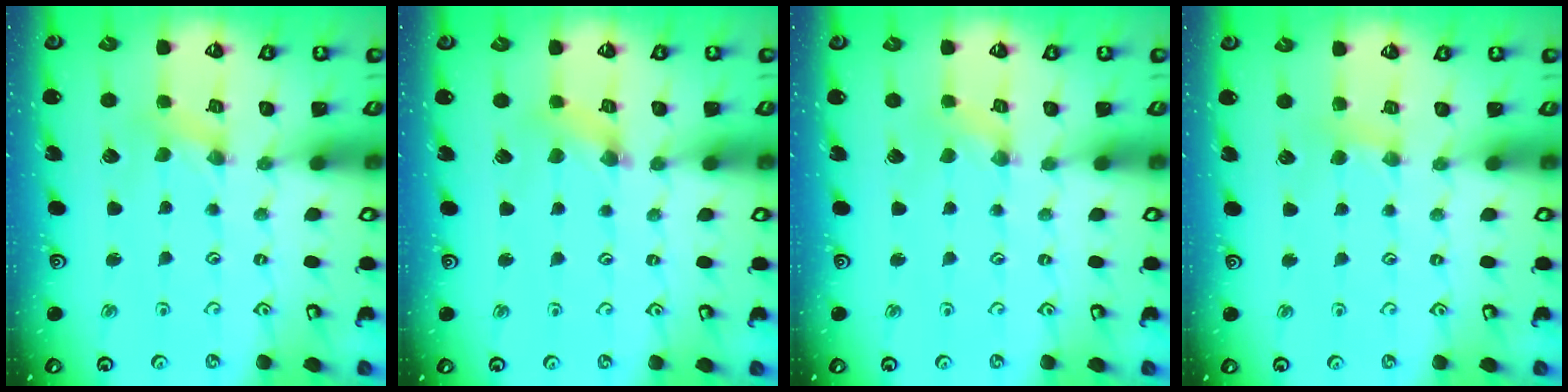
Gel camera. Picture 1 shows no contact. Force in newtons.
{"total": 2.7, "press": 2.7, "slide": 0.3}
{"total": 0.7, "press": 0.7, "slide": 0.2}
{"total": 3.3, "press": 3.3, "slide": 0.4}